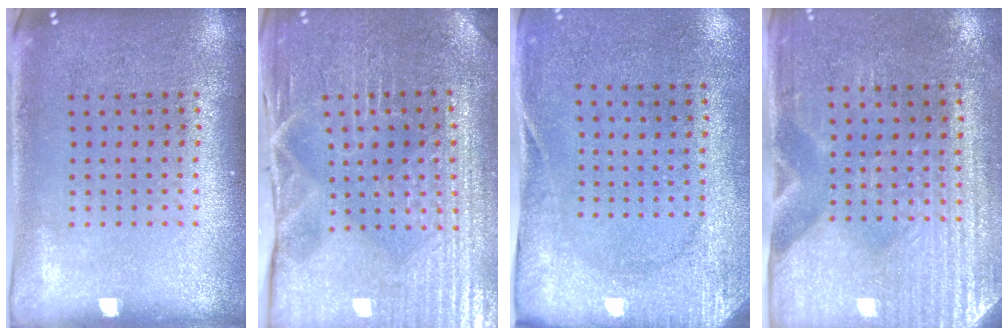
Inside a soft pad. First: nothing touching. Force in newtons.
{"total": 4.0, "press": 3.9, "slide": 0.6}
{"total": 2.8, "press": 2.1, "slide": 1.8}
{"total": 3.0, "press": 2.6, "slide": 1.5}